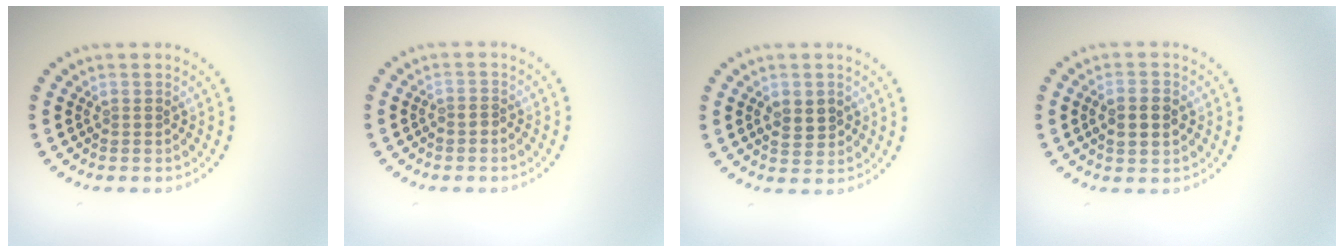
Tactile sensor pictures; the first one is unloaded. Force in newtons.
{"total": 0.6, "press": 0.3, "slide": 0.5}
{"total": 2.3, "press": 2.3, "slide": 0.3}
{"total": 2.8, "press": 2.8, "slide": 0.2}